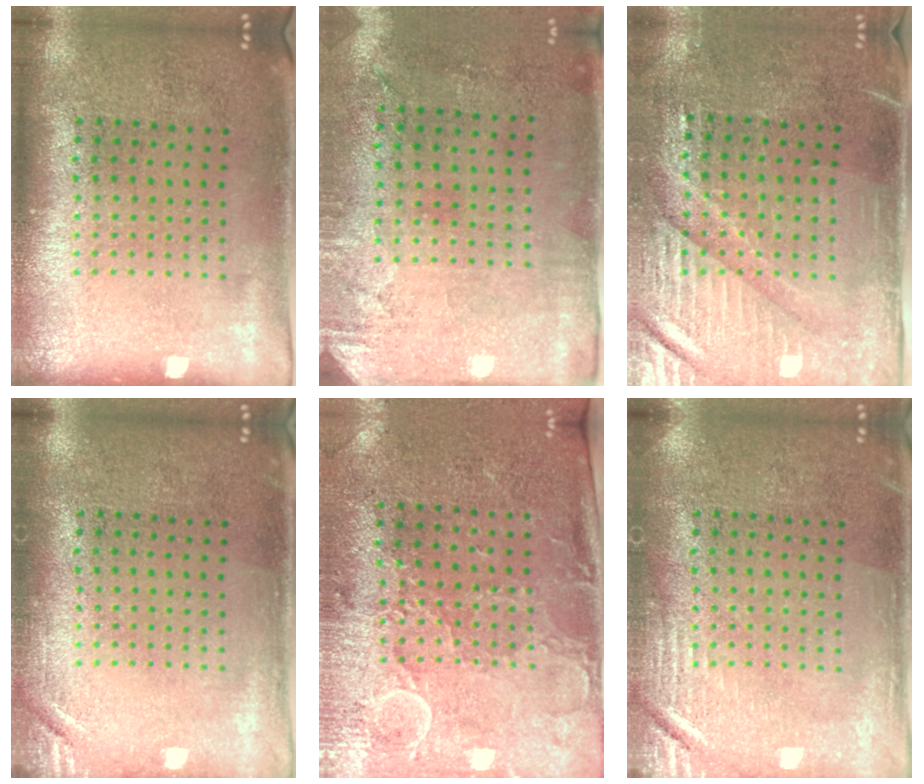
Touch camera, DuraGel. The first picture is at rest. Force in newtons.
{"total": 2.9, "press": 2.4, "slide": 1.7}
{"total": 3.5, "press": 3.2, "slide": 1.5}
{"total": 1.5, "press": 1.5, "slide": 0.3}
{"total": 2.9, "press": 2.5, "slide": 1.5}
{"total": 2.9, "press": 2.9, "slide": 0.3}